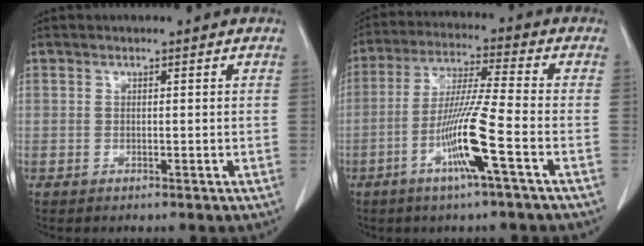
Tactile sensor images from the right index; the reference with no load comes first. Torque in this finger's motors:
{"motor_torque": [1.77, -0.38, 0.88, 0.20]}